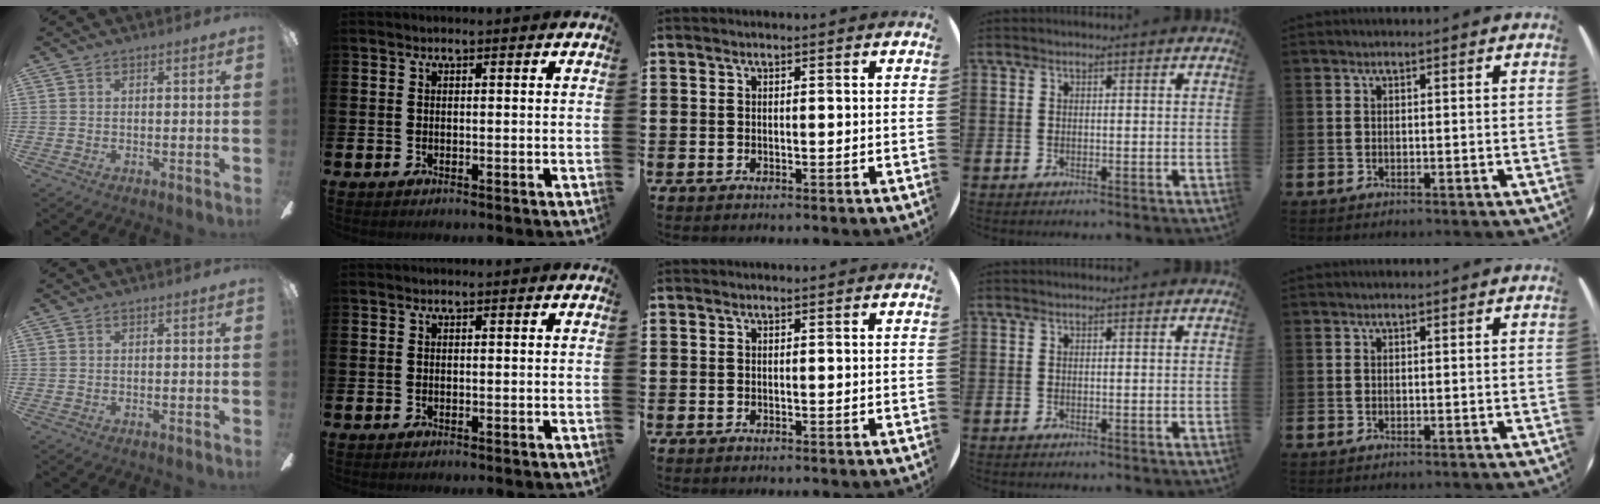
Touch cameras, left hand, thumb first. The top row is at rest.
{}